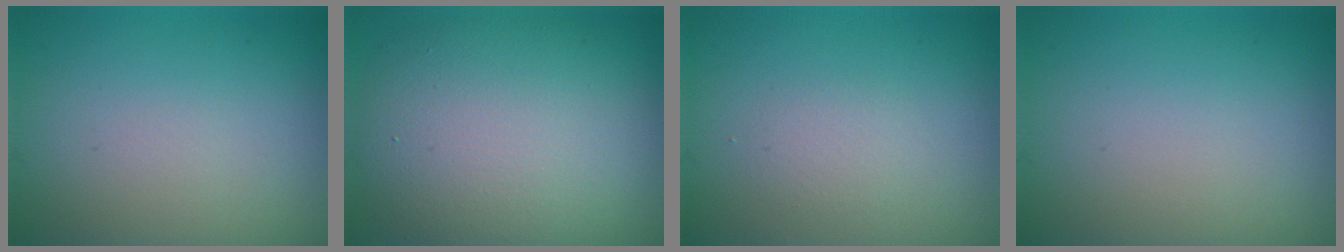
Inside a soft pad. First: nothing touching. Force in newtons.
{"total": 11.3, "press": 11.3, "slide": 0.8}
{"total": 1.2, "press": 1.2, "slide": 0.0}
{"total": 0.0}